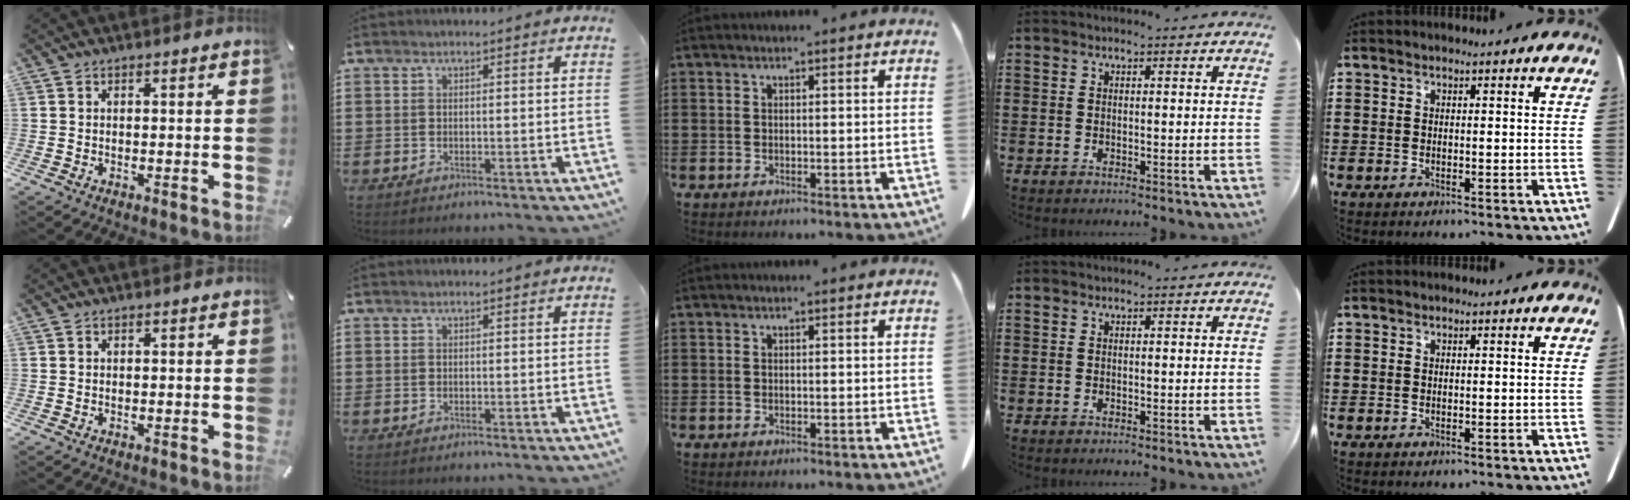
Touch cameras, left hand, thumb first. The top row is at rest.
{}